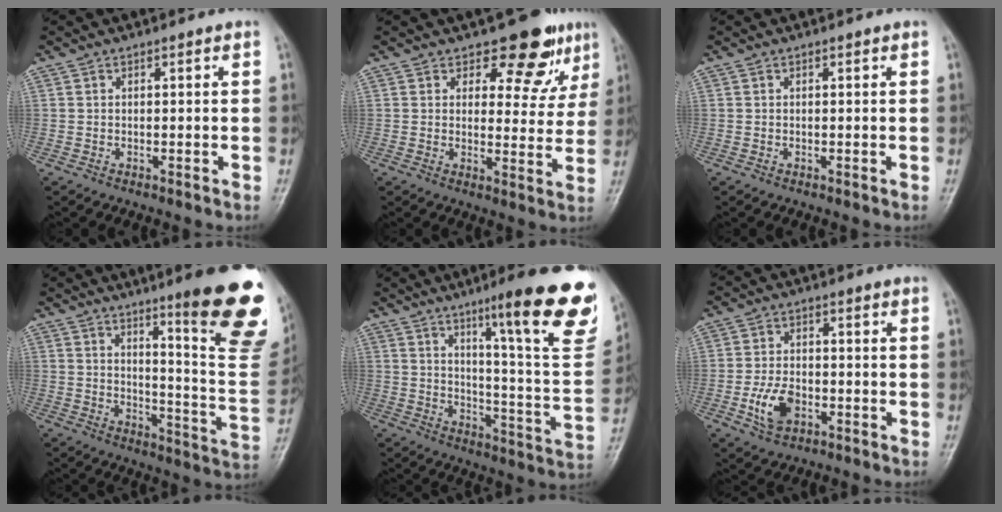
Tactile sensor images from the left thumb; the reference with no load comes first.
{"total": 9.5, "force": [6.5, 5.2, 4.5], "torque": [-0.015, -0.041, 0.076]}
{"total": 0.0}
{"total": 21.9, "force": [12.3, 3.4, 17.8], "torque": [-0.194, -0.075, 0.167]}
{"total": 23.9, "force": [13.5, 3.5, 19.4], "torque": [-0.234, -0.061, 0.192]}
{"total": 6.7, "force": [-2.4, 4.3, 4.6], "torque": [-0.083, 0.009, -0.045]}